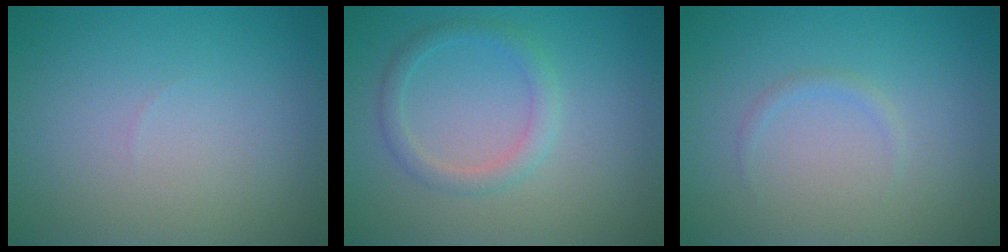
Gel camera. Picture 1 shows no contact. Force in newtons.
{"total": 2.0, "press": 2.0, "slide": 0.0}
{"total": 0.7, "press": 0.7, "slide": 0.1}